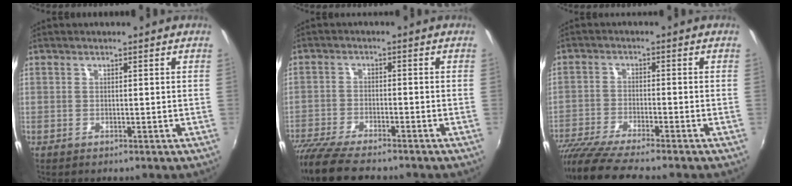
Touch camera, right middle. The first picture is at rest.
{"total": 11.9, "force": [-10.3, 2.2, 5.7], "torque": [-0.135, -0.042, -0.182]}
{"total": 11.9, "force": [-10.2, 0.4, 6.0], "torque": [-0.136, -0.043, -0.183]}